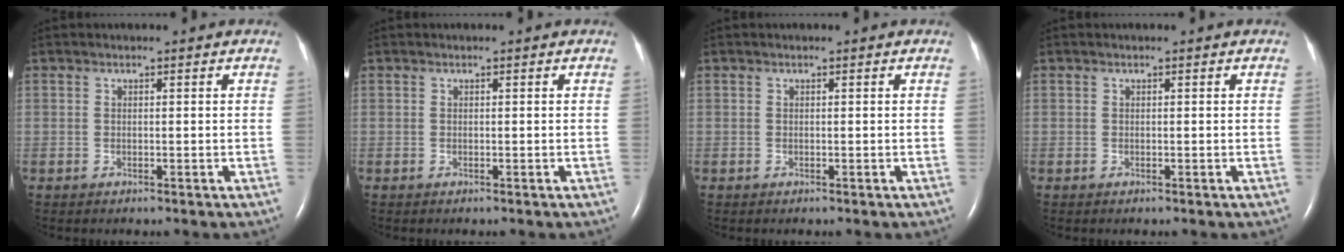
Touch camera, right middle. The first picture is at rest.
{"total": 0.0}
{"total": 0.0}
{"total": 0.0}